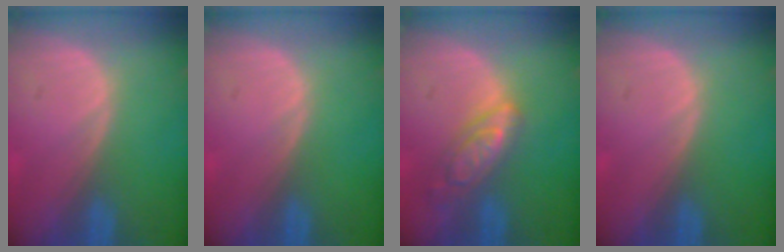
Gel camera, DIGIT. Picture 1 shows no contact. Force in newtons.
{"total": 0.0}
{"total": 6.2, "press": 5.5, "slide": 2.9}
{"total": 0.0}